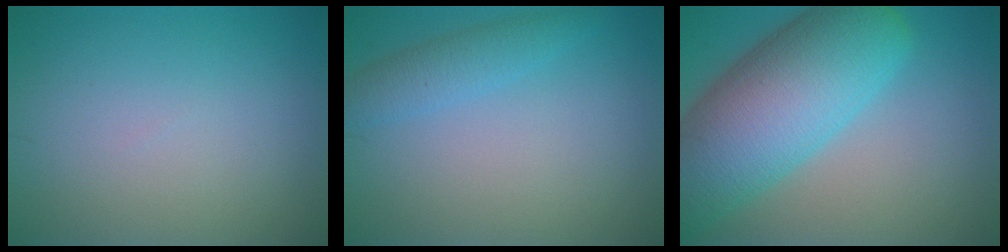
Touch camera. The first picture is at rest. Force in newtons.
{"total": 2.2, "press": 2.2, "slide": 0.2}
{"total": 12.0, "press": 12.0, "slide": 0.5}